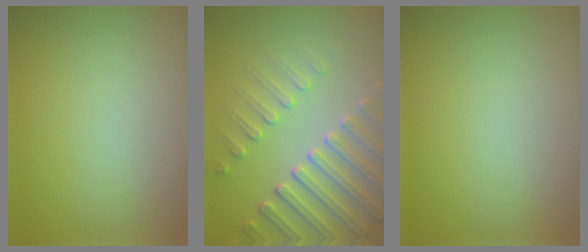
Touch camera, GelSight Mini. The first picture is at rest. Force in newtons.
{"total": 4.5, "press": 4.4, "slide": 0.8}
{"total": 0.0}